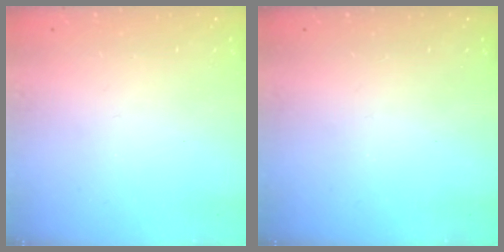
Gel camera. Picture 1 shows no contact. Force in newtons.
{"total": 0.0}